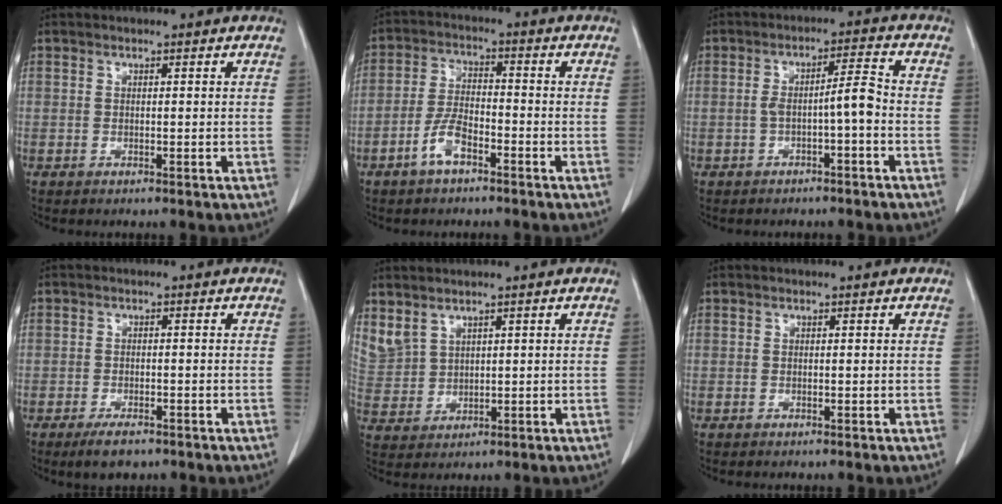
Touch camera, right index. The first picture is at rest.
{"total": 5.3, "force": [-3.2, 1.9, 3.8], "torque": [-0.082, 0.005, -0.063]}
{"total": 4.5, "force": [-1.3, 0.2, 4.3], "torque": [-0.071, 0.022, -0.016]}
{"total": 3.4, "force": [-2.4, 1.4, 2.0], "torque": [-0.035, -0.004, -0.035]}
{"total": 6.9, "force": [4.8, 4.1, 2.6], "torque": [-0.077, 0.011, 0.123]}
{"total": 0.0}